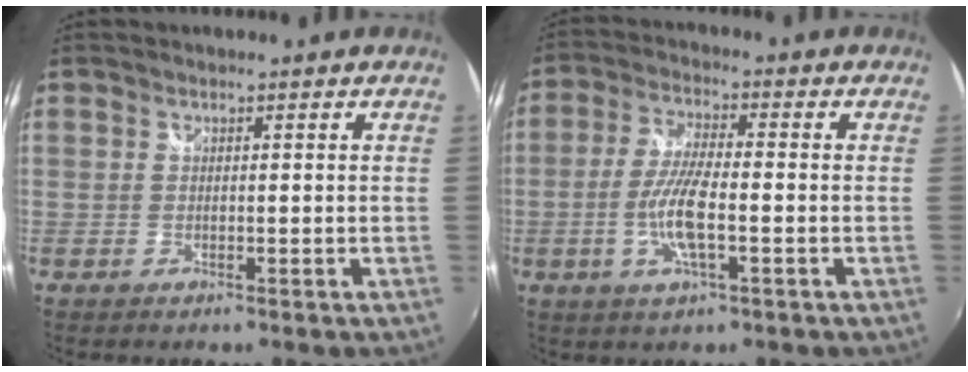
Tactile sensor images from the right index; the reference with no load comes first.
{"total": 8.4, "force": [-2.3, 1.8, 7.9], "torque": [-0.163, -0.003, -0.047]}